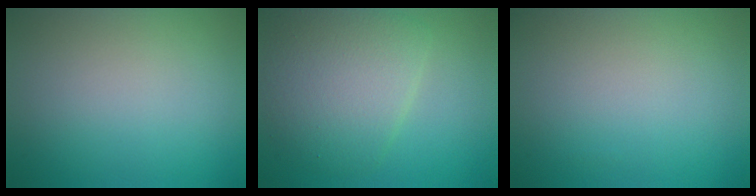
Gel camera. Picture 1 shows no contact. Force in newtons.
{"total": 6.4, "press": 6.4, "slide": 0.2}
{"total": 0.0}